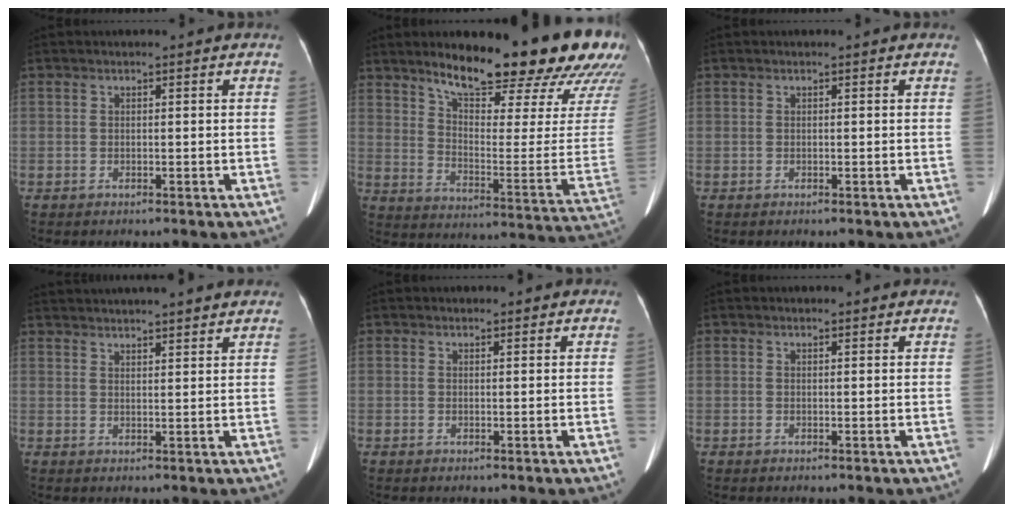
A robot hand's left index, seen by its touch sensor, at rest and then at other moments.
{"total": 25.4, "force": [20.5, 3.7, 14.4], "torque": [-0.202, -0.078, 0.264]}
{"total": 0.0}
{"total": 17.2, "force": [15.8, 1.7, 6.6], "torque": [-0.100, 0.030, 0.211]}
{"total": 2.5, "force": [2.3, 0.7, 0.6], "torque": [-0.006, 0.003, 0.026]}
{"total": 3.7, "force": [3.5, 0.7, 1.1], "torque": [-0.011, 0.005, 0.035]}